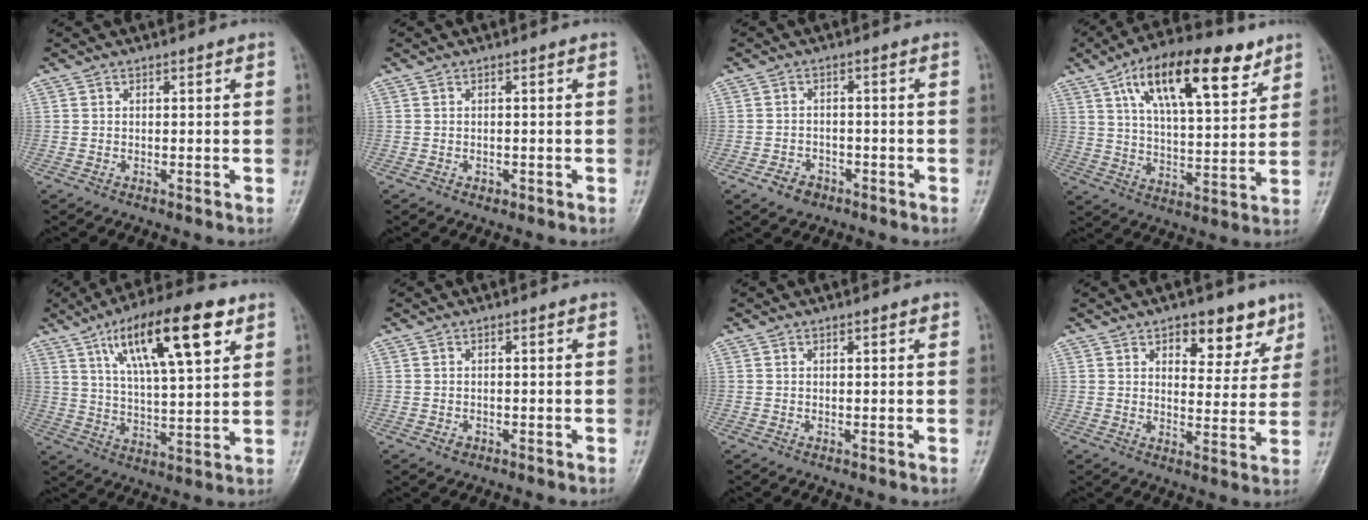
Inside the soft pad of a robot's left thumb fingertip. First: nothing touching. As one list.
[{"total": 0.7, "force": [-0.3, 0.6, 0.3], "torque": [-0.003, 0.001, -0.003]}, {"total": 3.6, "force": [-2.1, 2.6, 1.3], "torque": [-0.012, 0.014, -0.031]}, {"total": 19.1, "force": [10.2, 7.4, 14.4], "torque": [-0.203, -0.026, 0.169]}, {"total": 18.2, "force": [8.9, 5.4, 15.0], "torque": [-0.228, -0.021, 0.151]}, {"total": 1.0, "force": [-0.3, 0.8, 0.4], "torque": [-0.003, 0.001, -0.002]}, {"total": 1.1, "force": [0.7, 0.4, 0.7], "torque": [-0.009, -0.002, 0.009]}, {"total": 9.2, "force": [5.7, 4.9, 5.3], "torque": [-0.033, -0.029, 0.079]}]